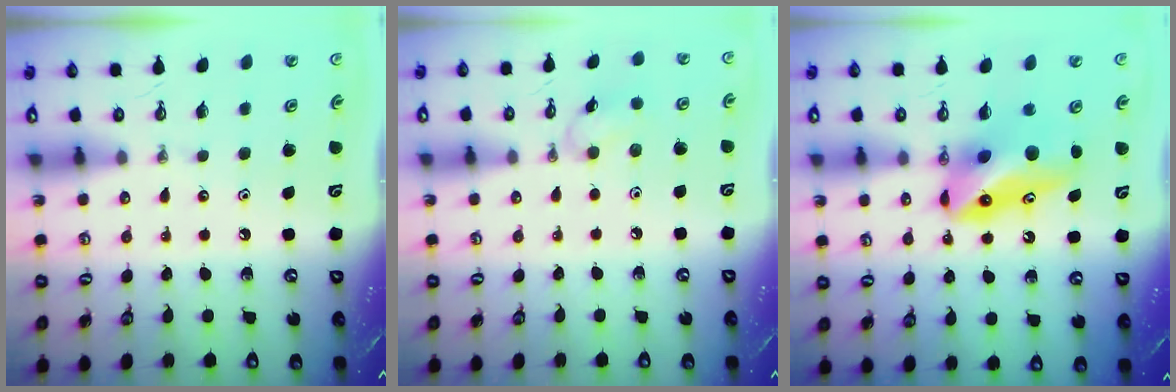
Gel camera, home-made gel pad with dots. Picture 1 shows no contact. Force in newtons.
{"total": 6.6, "press": 6.6, "slide": 0.6}
{"total": 10.3, "press": 9.6, "slide": 3.7}